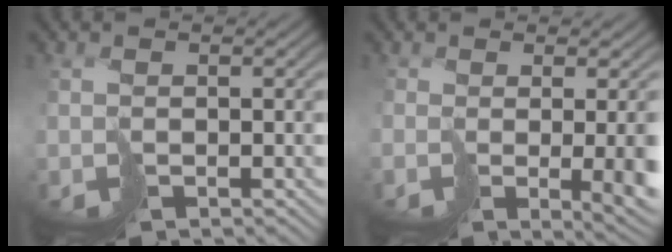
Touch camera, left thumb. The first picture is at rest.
{"total": 6.2, "force": [-0.9, 1.5, 6.0], "torque": [-0.062, -0.028, 0.020]}